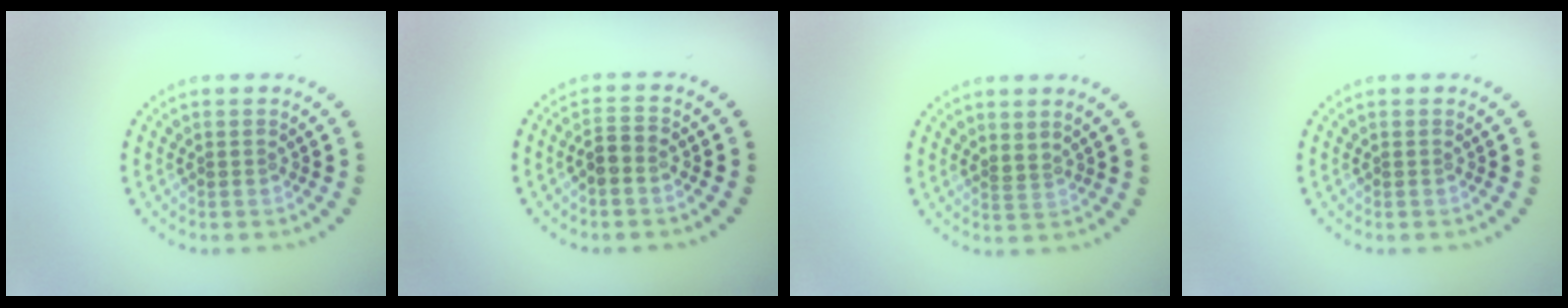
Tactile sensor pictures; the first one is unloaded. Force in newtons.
{"total": 1.8, "press": 1.7, "slide": 0.6}
{"total": 0.7, "press": 0.3, "slide": 0.6}
{"total": 0.0}